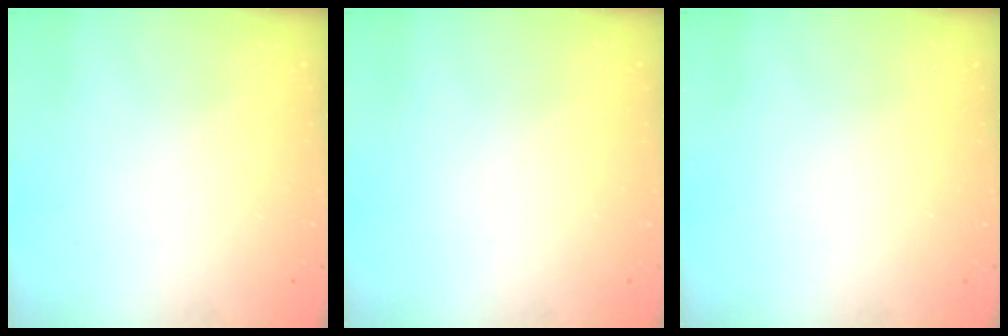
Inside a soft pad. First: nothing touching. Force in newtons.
{"total": 0.0}
{"total": 0.0}